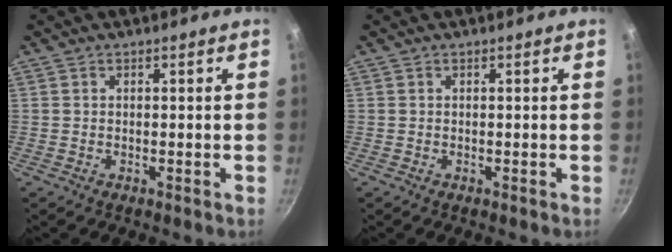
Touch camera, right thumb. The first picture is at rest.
{"total": 0.0}